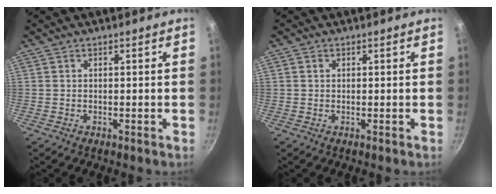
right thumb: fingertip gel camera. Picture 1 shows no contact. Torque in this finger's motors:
{"motor_torque": [-0.53, 0.24, -0.28, 0.21, 0.05]}